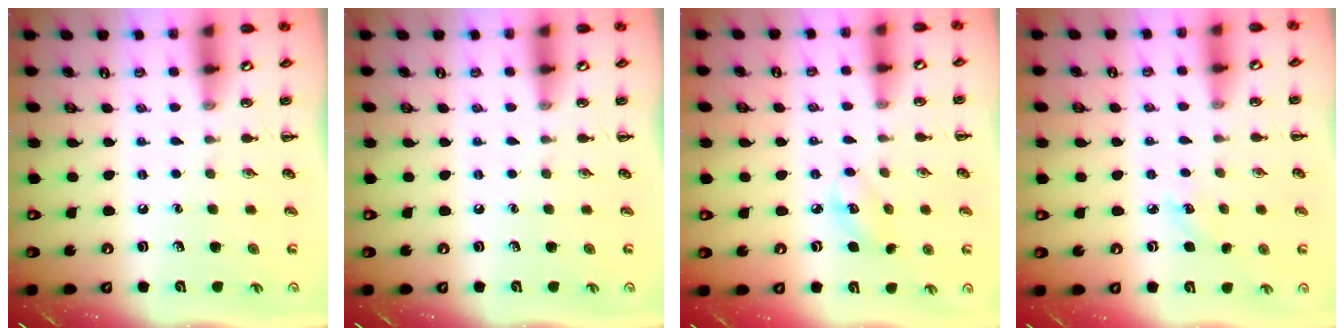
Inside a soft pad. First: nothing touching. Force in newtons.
{"total": 0.0}
{"total": 4.0, "press": 3.9, "slide": 0.7}
{"total": 3.9, "press": 3.7, "slide": 1.1}